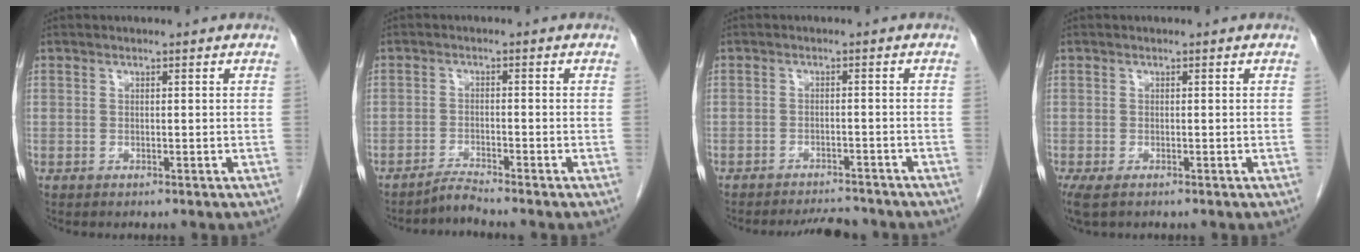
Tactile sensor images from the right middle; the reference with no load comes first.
{"total": 2.4, "force": [-2.2, -0.9, -0.1], "torque": [0.003, -0.013, -0.043]}
{"total": 5.3, "force": [-5.1, 0.8, 1.0], "torque": [-0.015, -0.009, -0.073]}
{"total": 3.2, "force": [-2.1, 1.2, 2.0], "torque": [-0.045, -0.012, -0.033]}